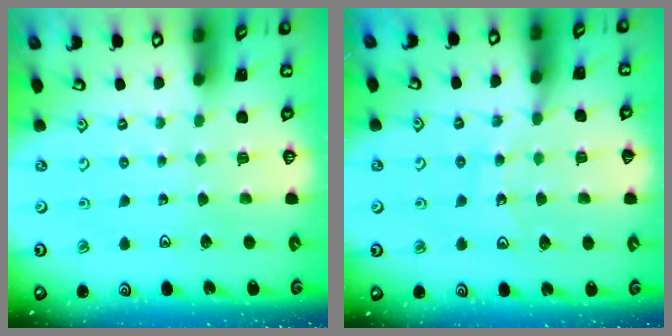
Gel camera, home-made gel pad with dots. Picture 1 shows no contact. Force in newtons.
{"total": 12.0, "press": 11.7, "slide": 2.7}